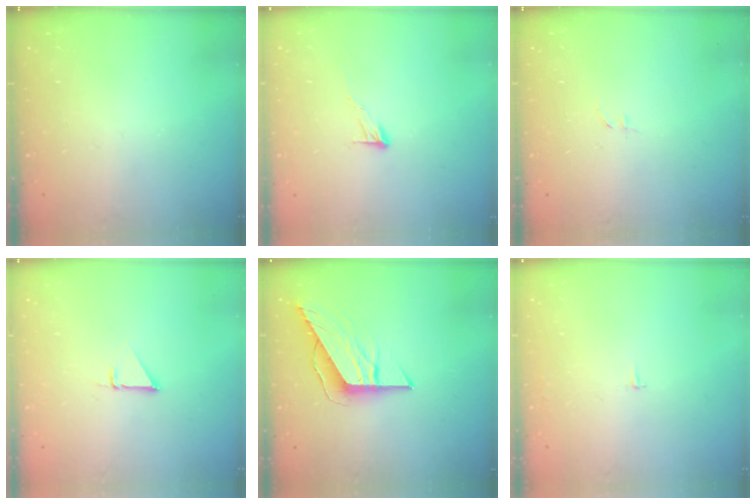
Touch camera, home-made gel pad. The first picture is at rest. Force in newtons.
{"total": 5.6, "press": 5.6, "slide": 0.2}
{"total": 4.5, "press": 3.7, "slide": 2.5}
{"total": 2.3, "press": 2.3, "slide": 0.1}
{"total": 8.7, "press": 8.7, "slide": 0.7}
{"total": 1.8, "press": 1.8, "slide": 0.1}